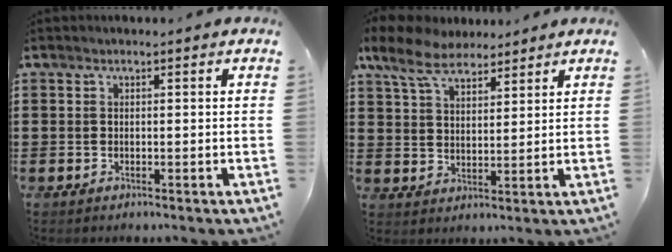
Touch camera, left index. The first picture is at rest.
{"total": 8.1, "force": [6.5, 3.2, 3.6], "torque": [-0.095, -0.004, 0.122]}